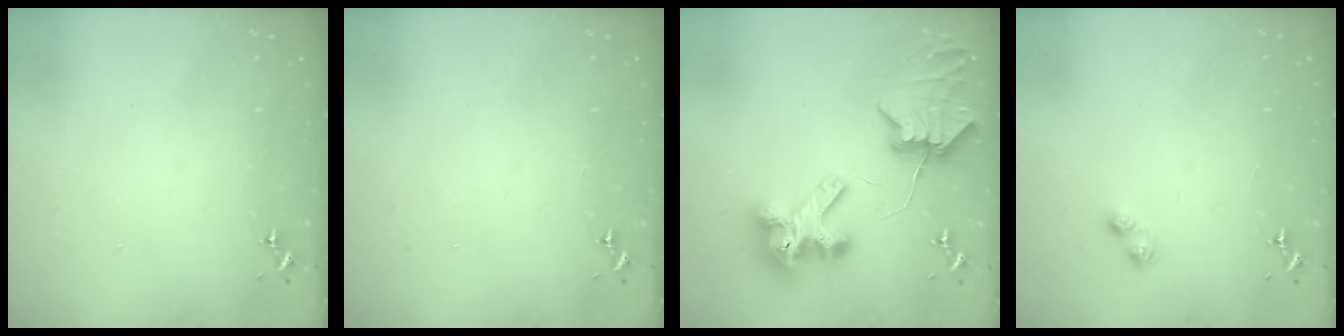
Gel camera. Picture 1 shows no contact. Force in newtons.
{"total": 0.0}
{"total": 10.8, "press": 10.7, "slide": 1.5}
{"total": 3.2, "press": 3.2, "slide": 0.4}